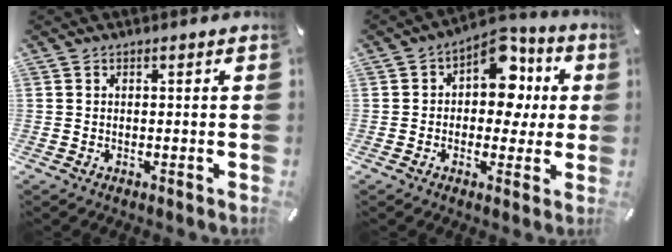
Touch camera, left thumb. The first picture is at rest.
{"total": 12.1, "force": [3.3, 8.5, 8.0], "torque": [-0.109, -0.022, 0.059]}